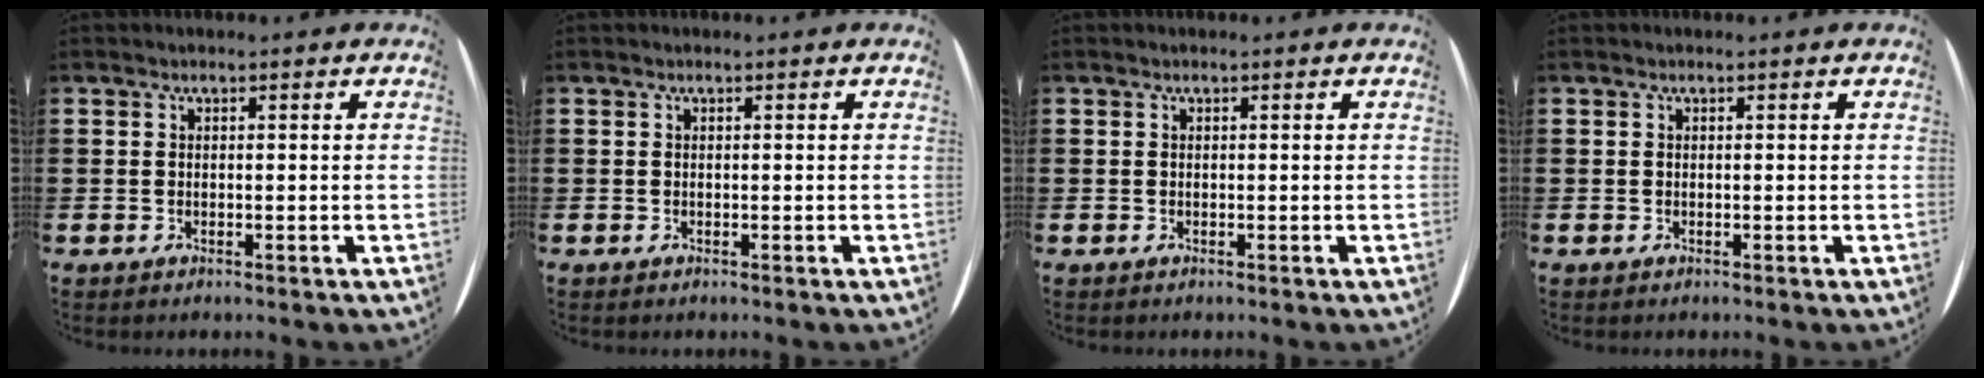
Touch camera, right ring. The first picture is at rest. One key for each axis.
{"total": 0.0}
{"total": 0.0}
{"total": 0.0}